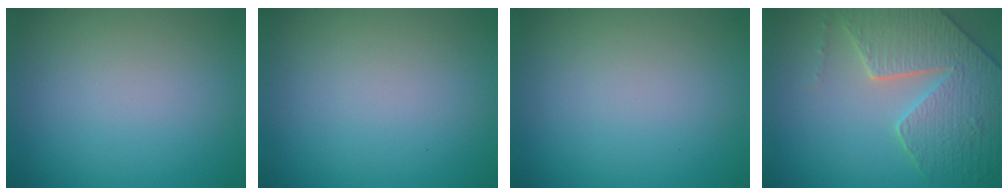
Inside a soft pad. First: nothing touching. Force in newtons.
{"total": 0.0}
{"total": 0.0}
{"total": 6.4, "press": 5.5, "slide": 3.2}